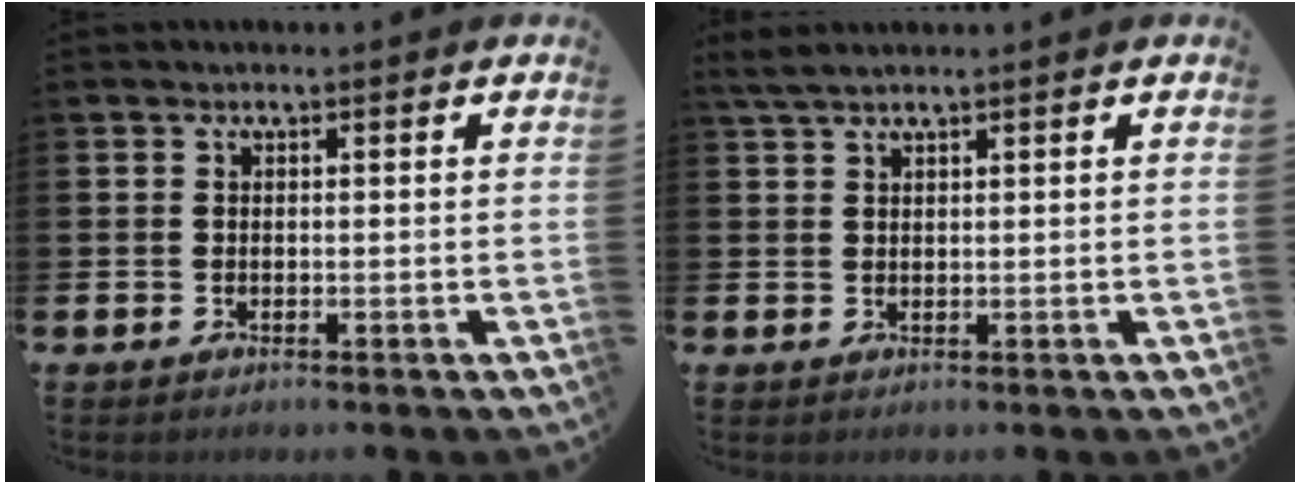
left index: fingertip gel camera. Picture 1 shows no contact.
{"total": 2.2, "force": [1.8, 0.4, 1.2], "torque": [-0.031, 0.006, 0.035]}